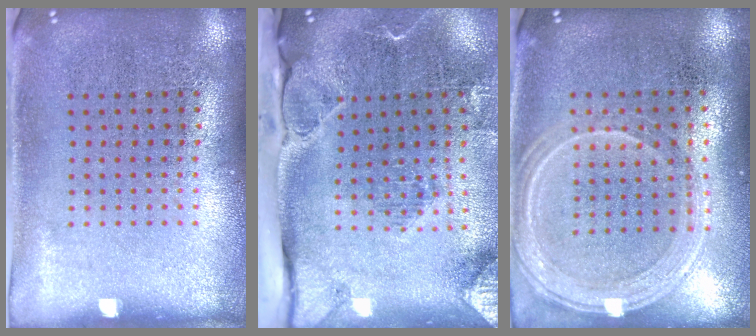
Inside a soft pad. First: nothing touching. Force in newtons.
{"total": 3.0, "press": 2.3, "slide": 1.9}
{"total": 1.2, "press": 1.2, "slide": 0.4}